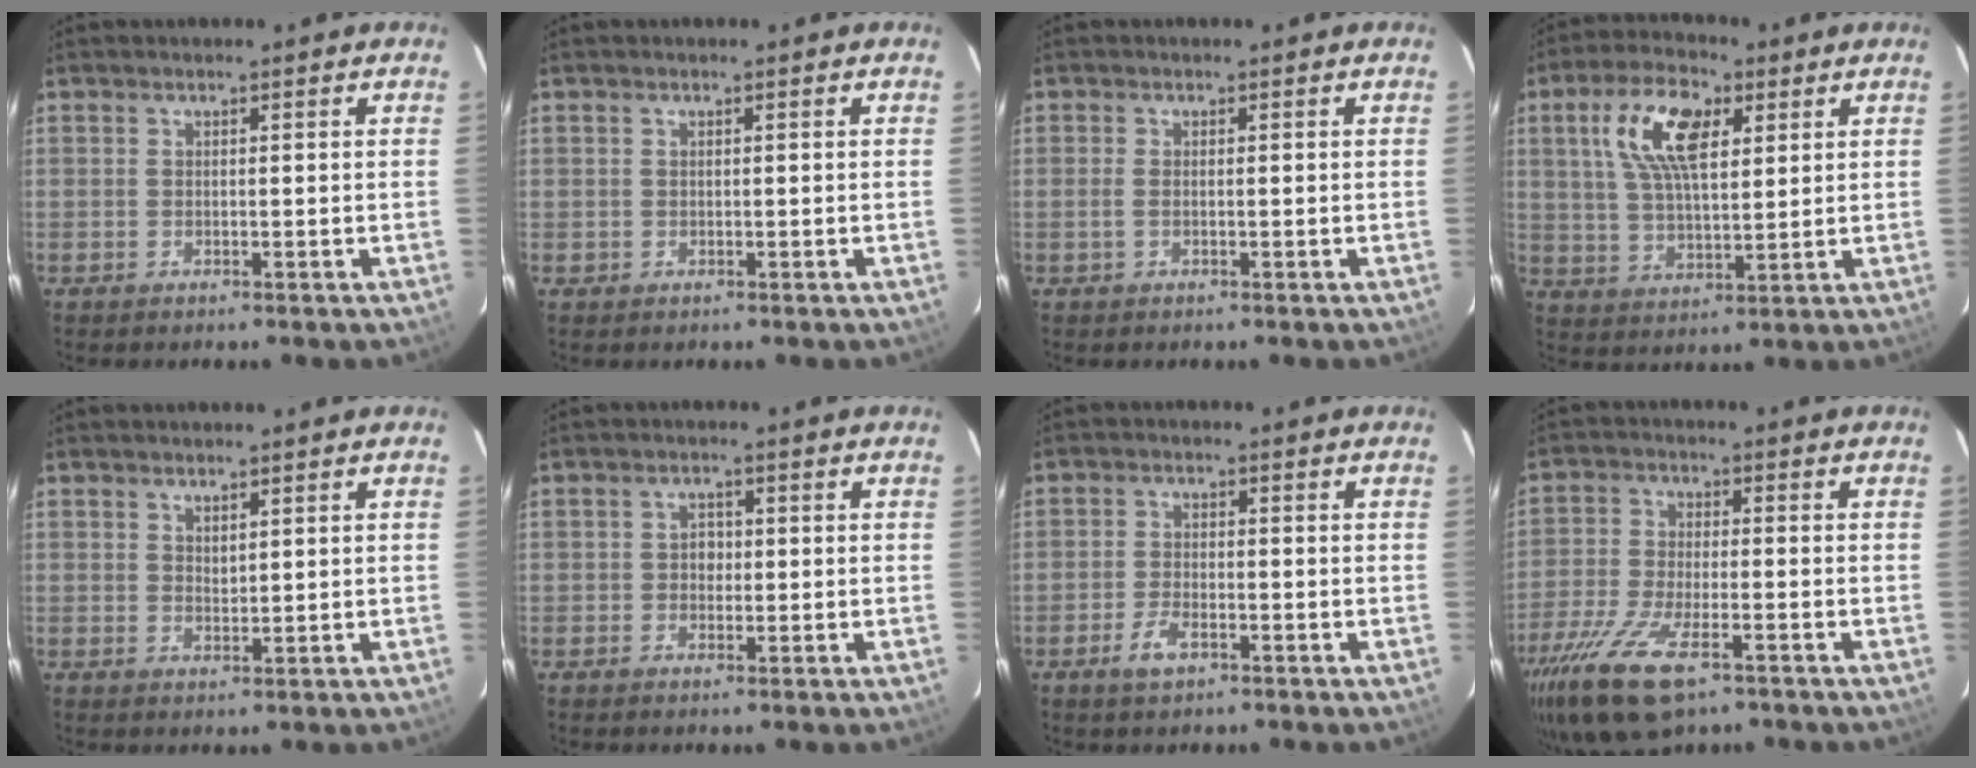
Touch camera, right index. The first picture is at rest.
{"total": 0.7, "force": [0.0, 0.7, 0.0], "torque": [0.004, 0.003, -0.001]}
{"total": 1.1, "force": [-0.2, 0.4, 1.0], "torque": [-0.024, -0.002, -0.005]}
{"total": 12.1, "force": [4.5, 5.6, 9.8], "torque": [-0.190, 0.022, 0.084]}
{"total": 1.5, "force": [1.1, 0.7, 0.7], "torque": [-0.011, 0.000, 0.021]}
{"total": 2.0, "force": [-0.2, 1.8, 0.8], "torque": [-0.012, 0.006, -0.005]}
{"total": 4.1, "force": [-2.4, 1.9, 2.8], "torque": [-0.065, -0.001, -0.046]}
{"total": 14.6, "force": [-9.1, 5.3, 10.1], "torque": [-0.230, -0.043, -0.175]}